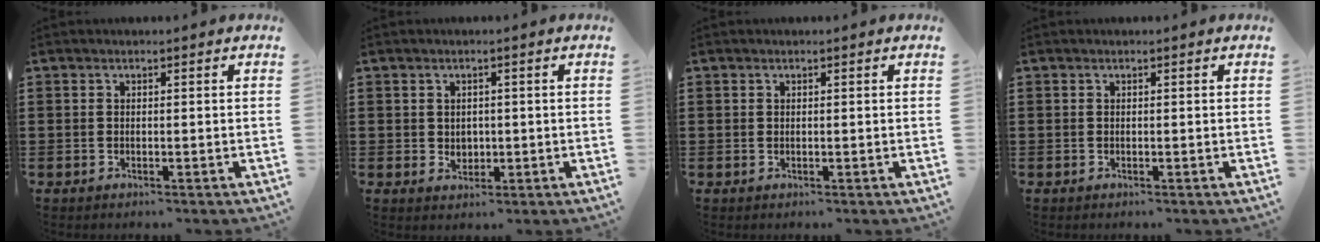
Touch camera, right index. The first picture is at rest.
{"total": 1.7, "force": [0.3, 1.5, 0.6], "torque": [-0.016, 0.009, 0.003]}
{"total": 0.0}
{"total": 0.0}